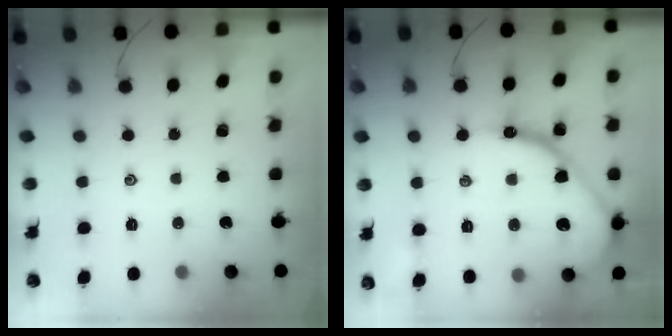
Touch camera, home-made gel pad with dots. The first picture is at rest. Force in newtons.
{"total": 14.8, "press": 14.8, "slide": 1.1}